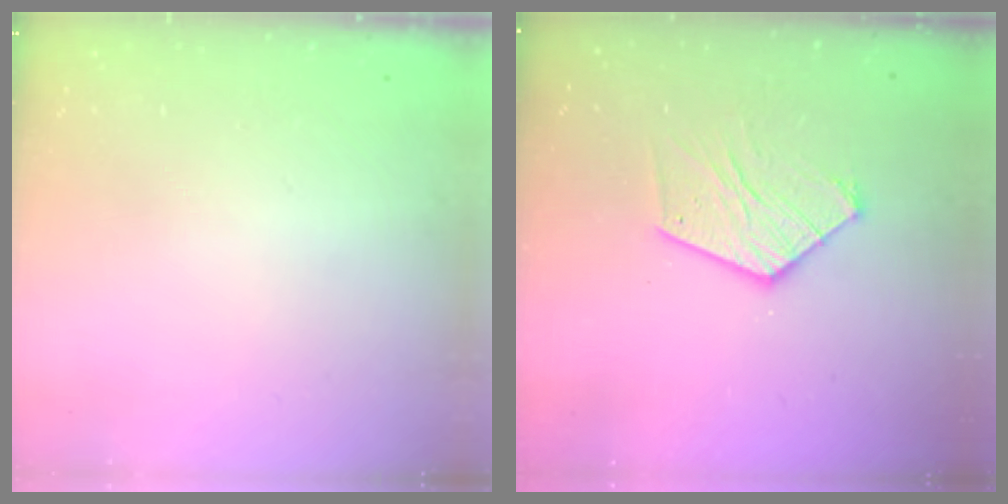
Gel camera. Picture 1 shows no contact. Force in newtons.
{"total": 12.0, "press": 11.9, "slide": 1.0}